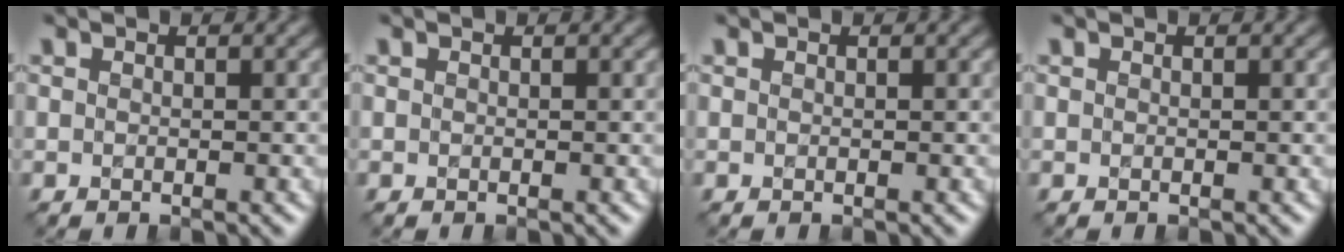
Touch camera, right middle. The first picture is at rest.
{"total": 0.0}
{"total": 0.0}
{"total": 0.0}